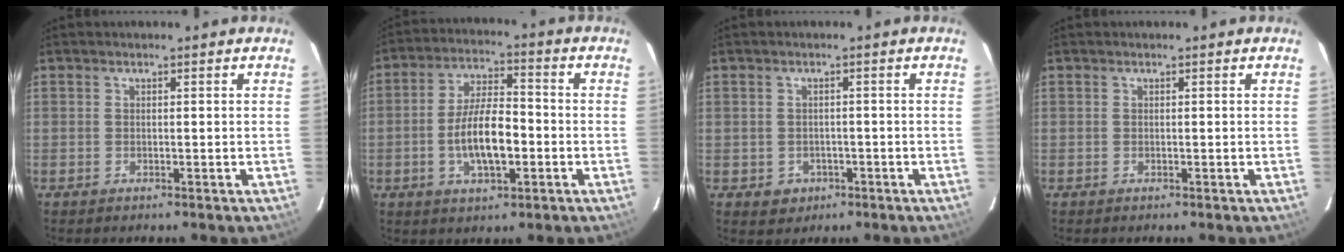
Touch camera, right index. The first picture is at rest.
{"total": 10.3, "force": [-2.5, 4.0, 9.2], "torque": [-0.179, 0.002, -0.041]}
{"total": 3.5, "force": [-1.0, 3.3, 0.6], "torque": [-0.018, 0.004, -0.006]}
{"total": 0.0}